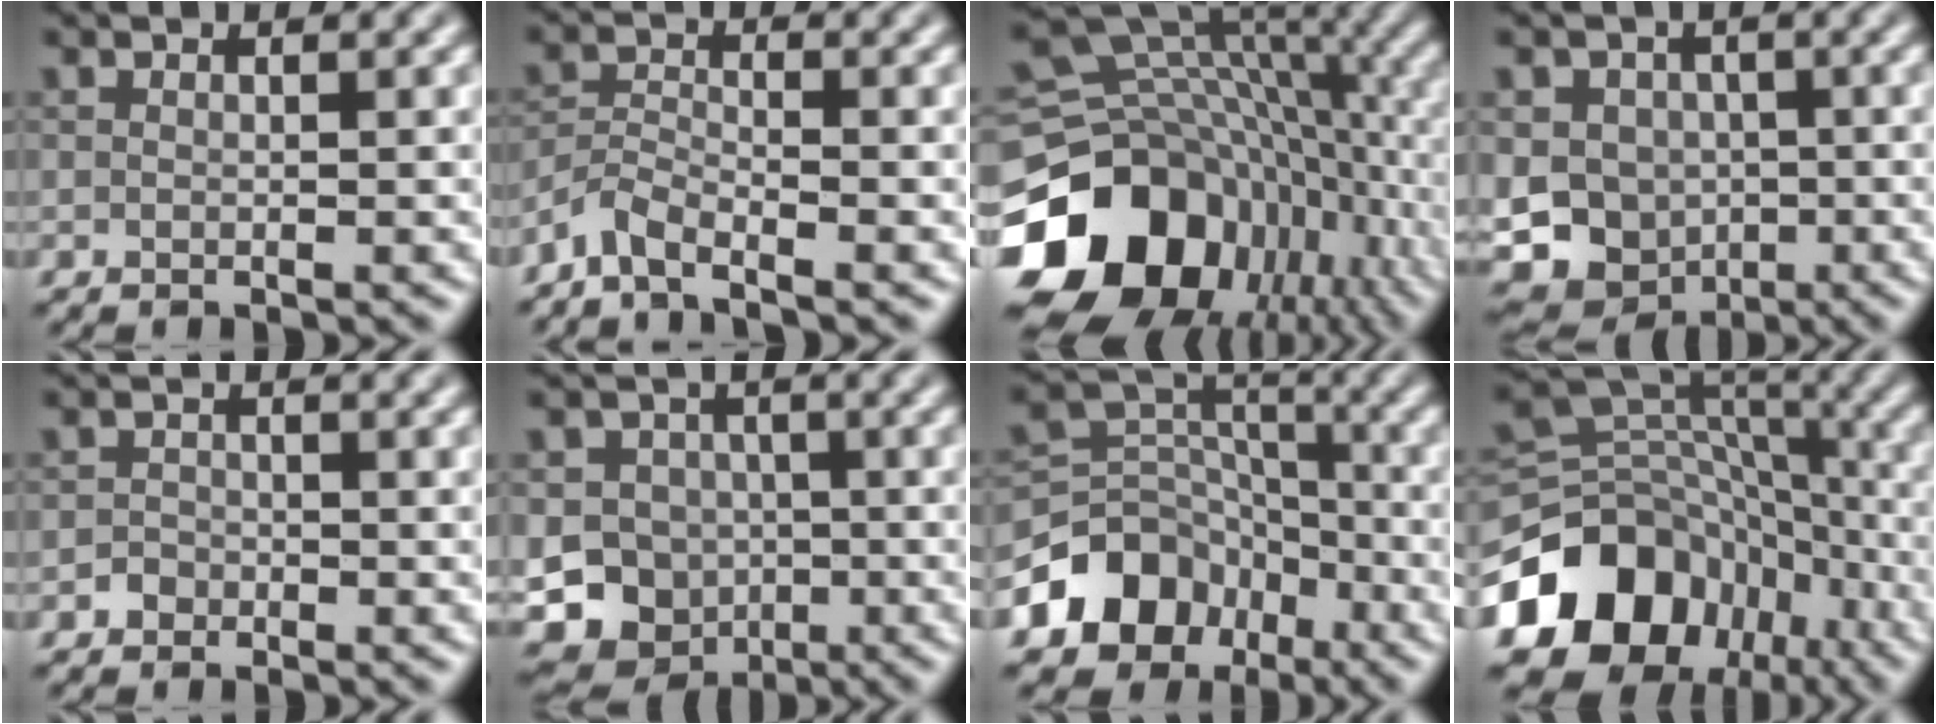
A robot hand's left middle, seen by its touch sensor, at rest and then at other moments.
{"total": 2.4, "force": [-2.1, 0.4, 1.2], "torque": [-0.026, 0.003, -0.051]}
{"total": 17.2, "force": [-6.0, 12.9, 9.7], "torque": [-0.210, -0.026, -0.104]}
{"total": 12.2, "force": [-2.5, 11.0, 4.5], "torque": [-0.087, -0.008, -0.068]}
{"total": 0.9, "force": [-0.5, 0.8, 0.0], "torque": [0.007, 0.002, -0.009]}
{"total": 13.5, "force": [-3.9, 12.3, 3.8], "torque": [-0.088, -0.012, -0.085]}
{"total": 7.6, "force": [-4.2, 5.6, 2.8], "torque": [-0.041, 0.002, -0.084]}
{"total": 15.3, "force": [-7.7, 11.7, 6.2], "torque": [-0.137, 0.006, -0.124]}